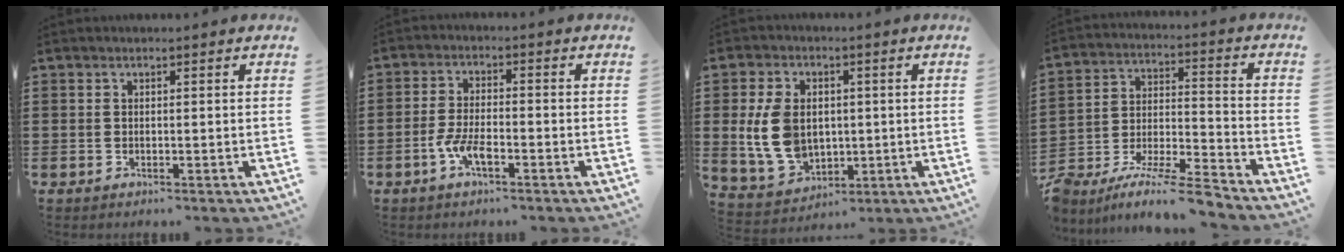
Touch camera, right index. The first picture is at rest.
{"total": 4.5, "force": [-2.3, 1.2, 3.7], "torque": [-0.090, -0.005, -0.048]}
{"total": 9.5, "force": [0.5, 6.9, 6.5], "torque": [-0.166, 0.012, 0.007]}
{"total": 9.3, "force": [-8.8, -0.2, 3.1], "torque": [-0.052, 0.010, -0.175]}